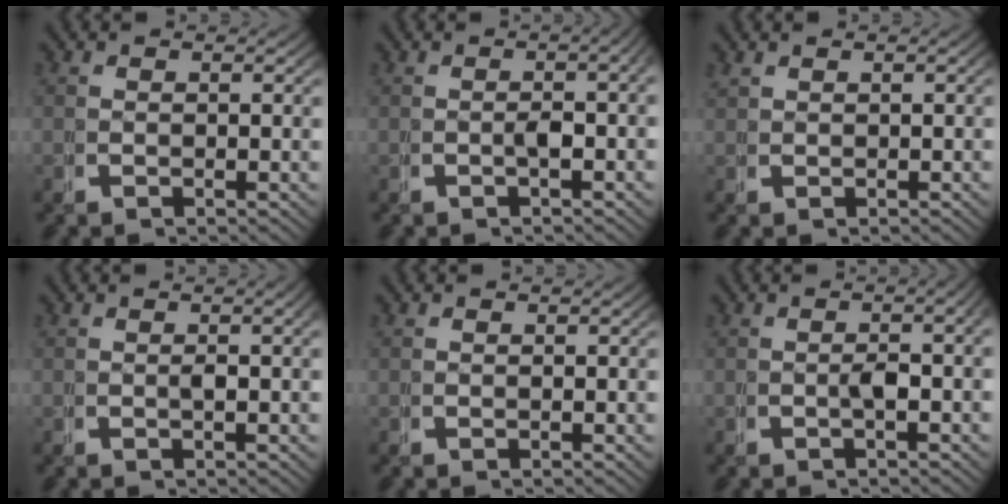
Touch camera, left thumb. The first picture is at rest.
{"total": 3.1, "force": [-0.2, 0.9, 3.0], "torque": [-0.039, 0.015, -0.007]}
{"total": 0.8, "force": [0.7, 0.1, 0.3], "torque": [-0.003, 0.004, 0.019]}
{"total": 1.4, "force": [0.1, 0.1, 1.4], "torque": [-0.027, 0.004, 0.002]}
{"total": 0.0}
{"total": 3.1, "force": [-0.2, 0.7, 3.0], "torque": [-0.041, 0.013, -0.006]}